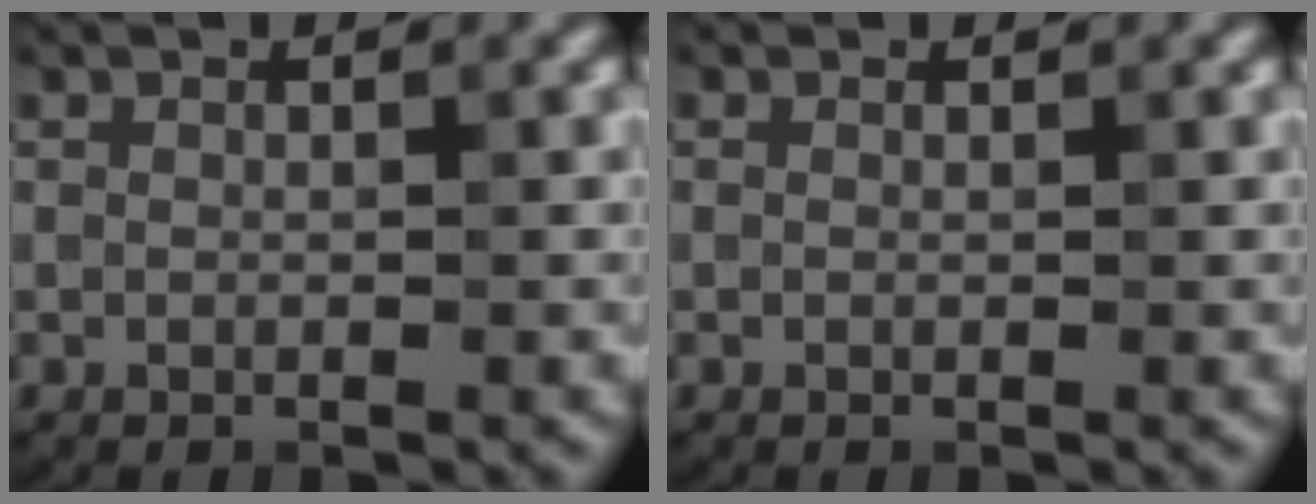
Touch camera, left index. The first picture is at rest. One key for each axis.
{"total": 0.0}